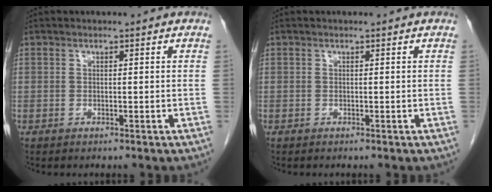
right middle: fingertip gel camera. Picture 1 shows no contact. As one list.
[{"total": 0.0}]